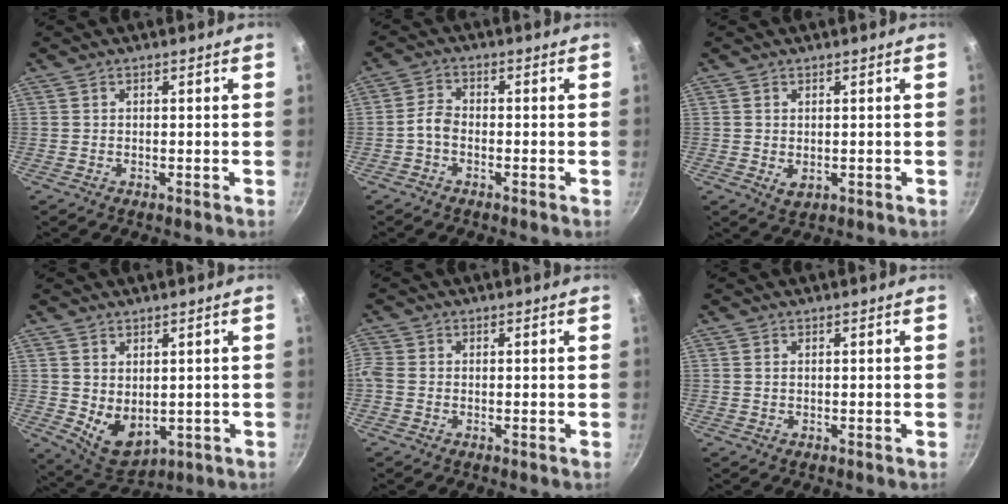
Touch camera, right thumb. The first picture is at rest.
{"total": 3.1, "force": [-1.5, 1.9, 2.0], "torque": [-0.044, 0.021, -0.038]}
{"total": 2.3, "force": [0.0, 1.6, 1.6], "torque": [-0.026, -0.005, 0.004]}
{"total": 7.5, "force": [0.6, 5.2, 5.4], "torque": [-0.068, -0.022, 0.032]}
{"total": 2.7, "force": [-0.6, 2.2, 1.5], "torque": [-0.034, 0.004, -0.022]}
{"total": 0.5, "force": [0.1, 0.4, 0.4], "torque": [-0.007, 0.001, 0.002]}